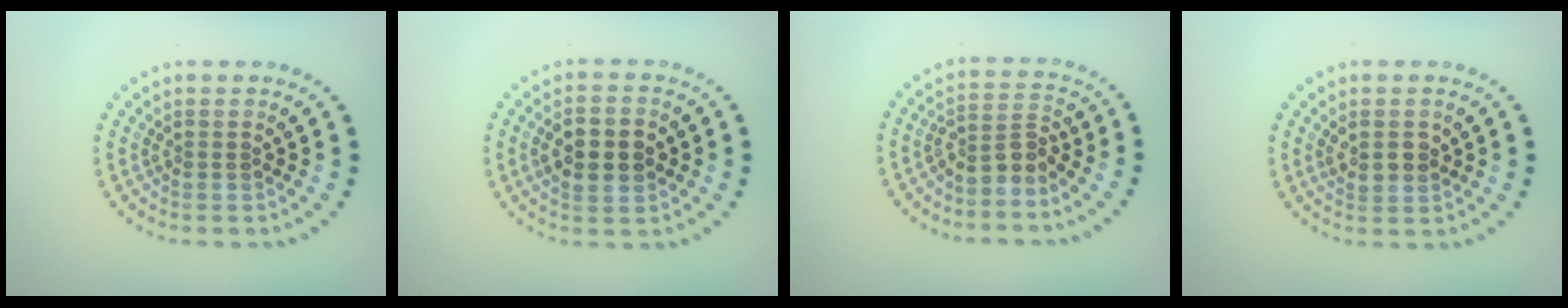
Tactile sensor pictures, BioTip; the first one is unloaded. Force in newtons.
{"total": 4.5, "press": 4.5, "slide": 0.0}
{"total": 2.8, "press": 2.0, "slide": 2.0}
{"total": 2.1, "press": 2.0, "slide": 0.6}